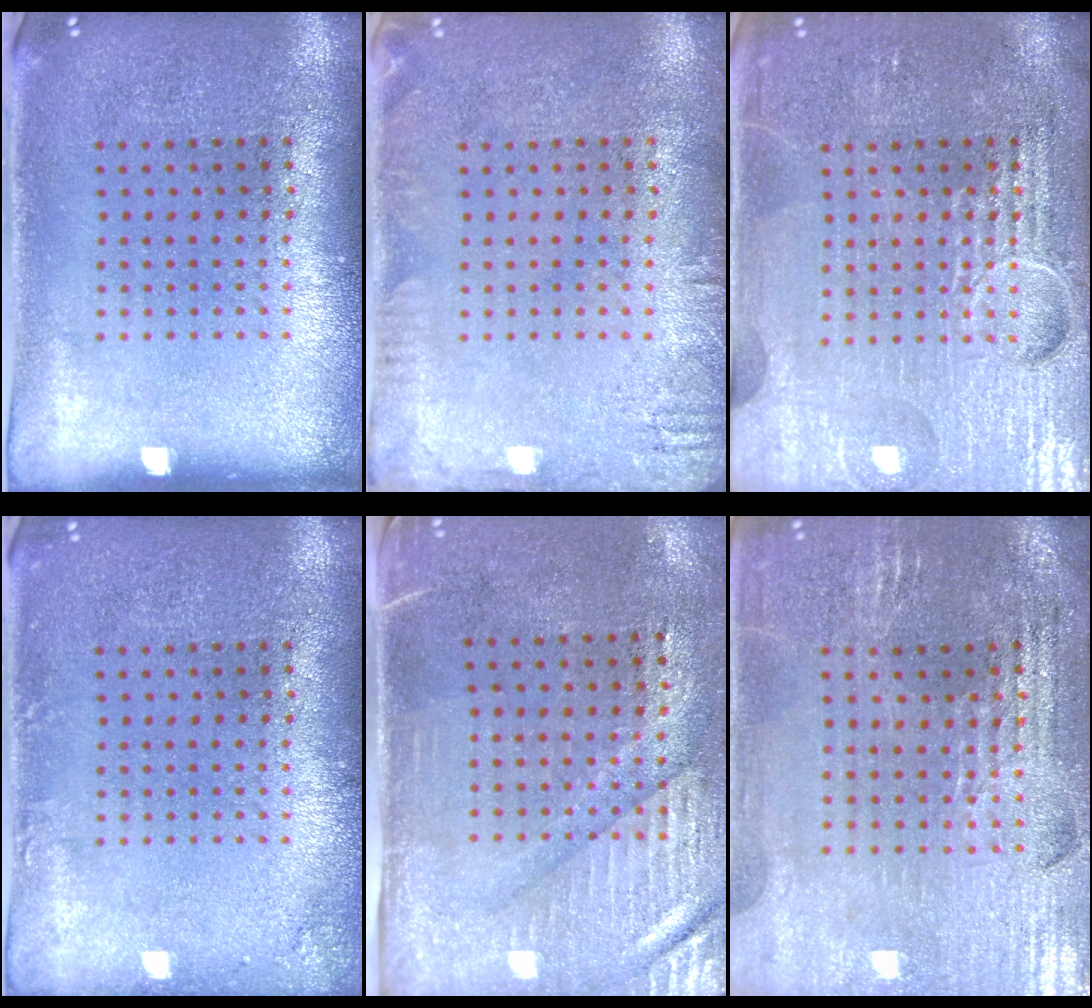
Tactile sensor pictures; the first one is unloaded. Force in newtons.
{"total": 1.9, "press": 1.9, "slide": 0.3}
{"total": 7.2, "press": 7.2, "slide": 1.0}
{"total": 1.1, "press": 1.1, "slide": 0.1}
{"total": 3.1, "press": 2.7, "slide": 1.5}
{"total": 2.9, "press": 2.8, "slide": 0.5}